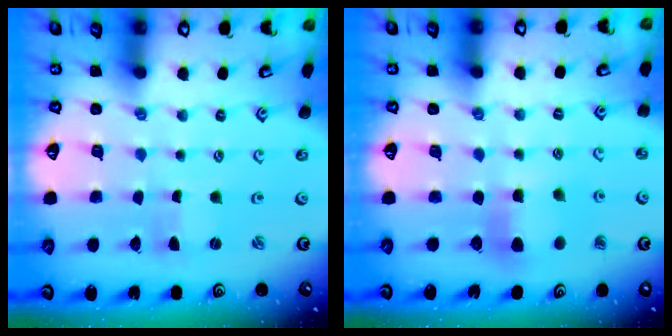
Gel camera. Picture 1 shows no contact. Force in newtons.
{"total": 5.9, "press": 5.9, "slide": 0.3}